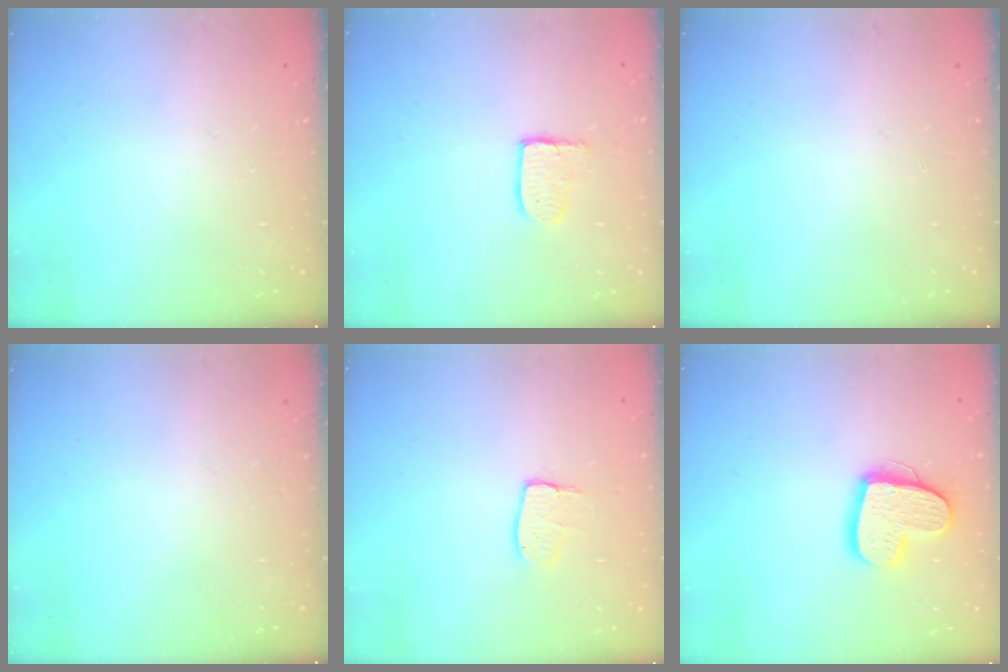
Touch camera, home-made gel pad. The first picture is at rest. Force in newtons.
{"total": 5.5, "press": 5.5, "slide": 0.2}
{"total": 0.0}
{"total": 0.0}
{"total": 6.3, "press": 6.3, "slide": 0.2}
{"total": 15.0, "press": 15.0, "slide": 1.1}